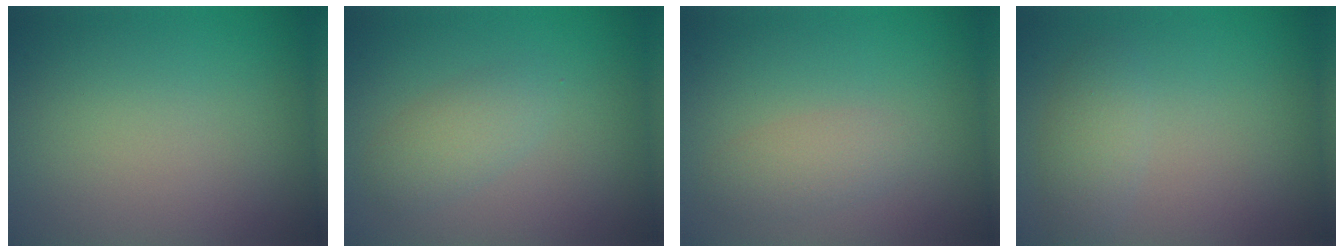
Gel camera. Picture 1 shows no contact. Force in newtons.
{"total": 2.4, "press": 2.4, "slide": 0.2}
{"total": 2.0, "press": 2.0, "slide": 0.1}
{"total": 2.0, "press": 2.0, "slide": 0.1}